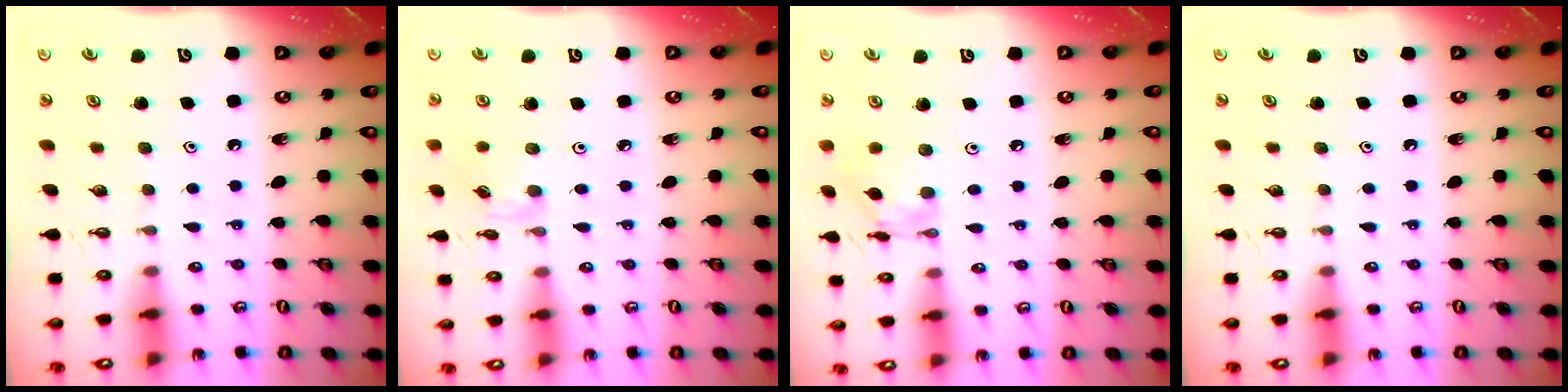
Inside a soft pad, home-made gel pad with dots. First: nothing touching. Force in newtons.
{"total": 2.6, "press": 2.6, "slide": 0.4}
{"total": 8.4, "press": 8.4, "slide": 0.5}
{"total": 0.0}